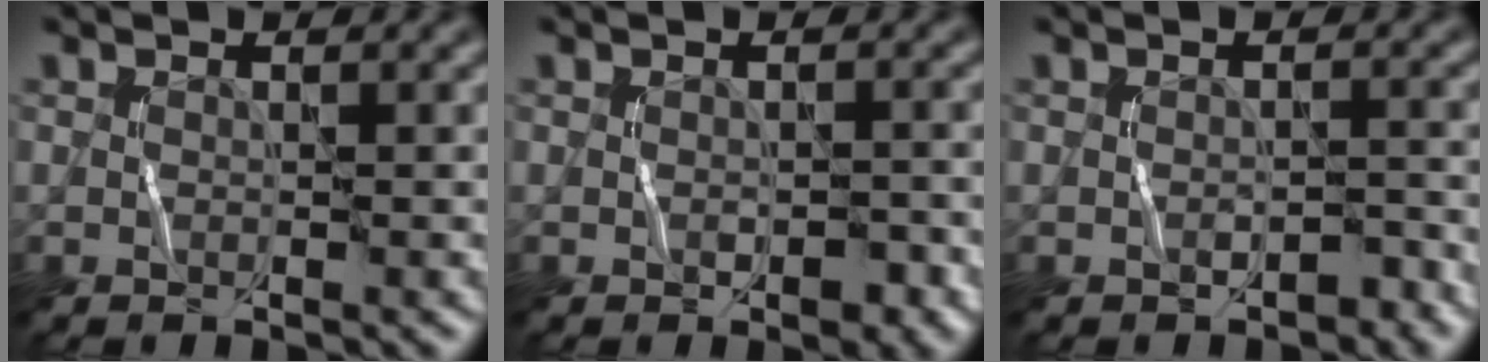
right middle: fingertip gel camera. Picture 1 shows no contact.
{"total": 1.7, "force": [-0.6, 1.0, 1.3], "torque": [-0.020, -0.002, -0.007]}
{"total": 1.3, "force": [-0.9, 0.7, 0.7], "torque": [-0.013, 0.002, -0.012]}